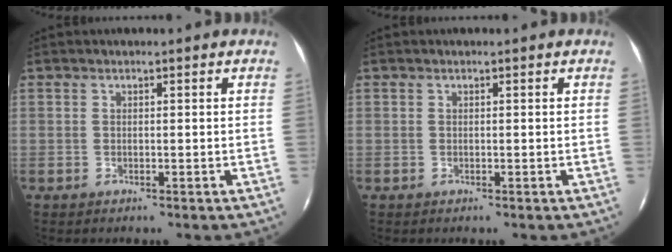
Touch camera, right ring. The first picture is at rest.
{"total": 0.0}